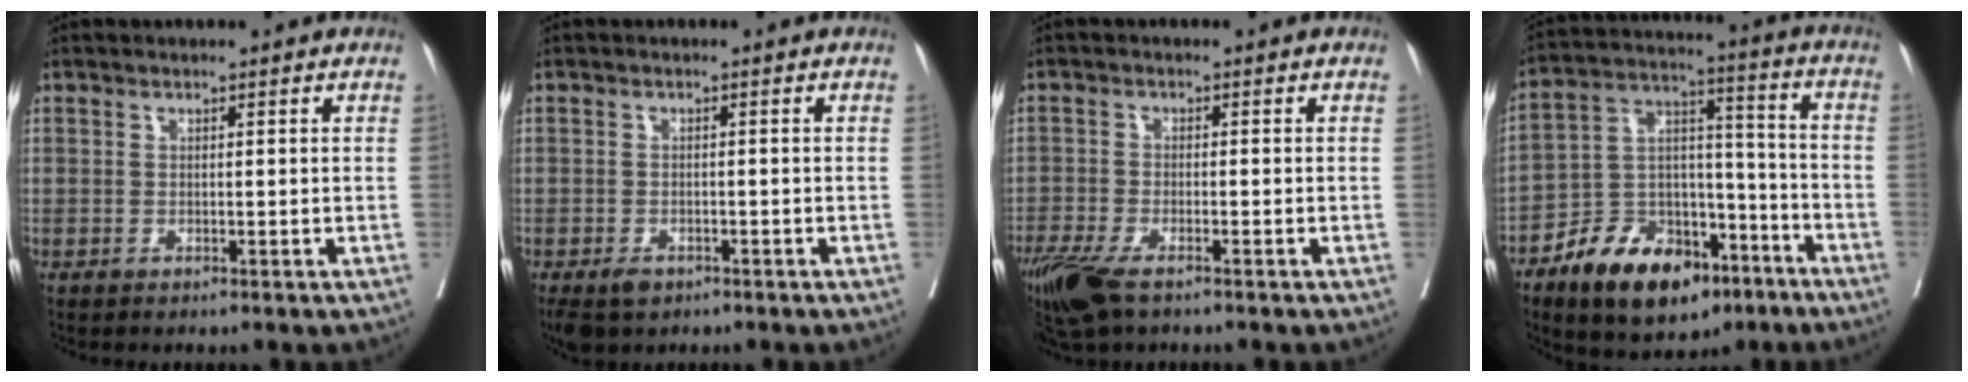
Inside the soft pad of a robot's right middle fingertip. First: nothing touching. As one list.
[{"total": 4.1, "force": [-2.7, 2.3, 2.0], "torque": [-0.036, -0.006, -0.040]}, {"total": 7.7, "force": [-5.4, 2.3, 5.0], "torque": [-0.097, -0.018, -0.098]}, {"total": 17.5, "force": [-11.2, 8.7, 10.2], "torque": [-0.171, 0.026, -0.186]}]